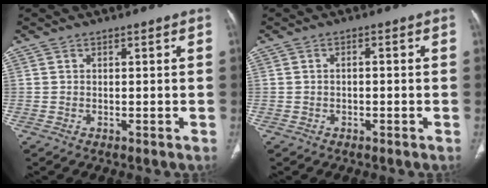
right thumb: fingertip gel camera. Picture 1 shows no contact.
{"total": 1.1, "force": [-0.3, 0.6, 0.9], "torque": [-0.016, 0.007, -0.005]}